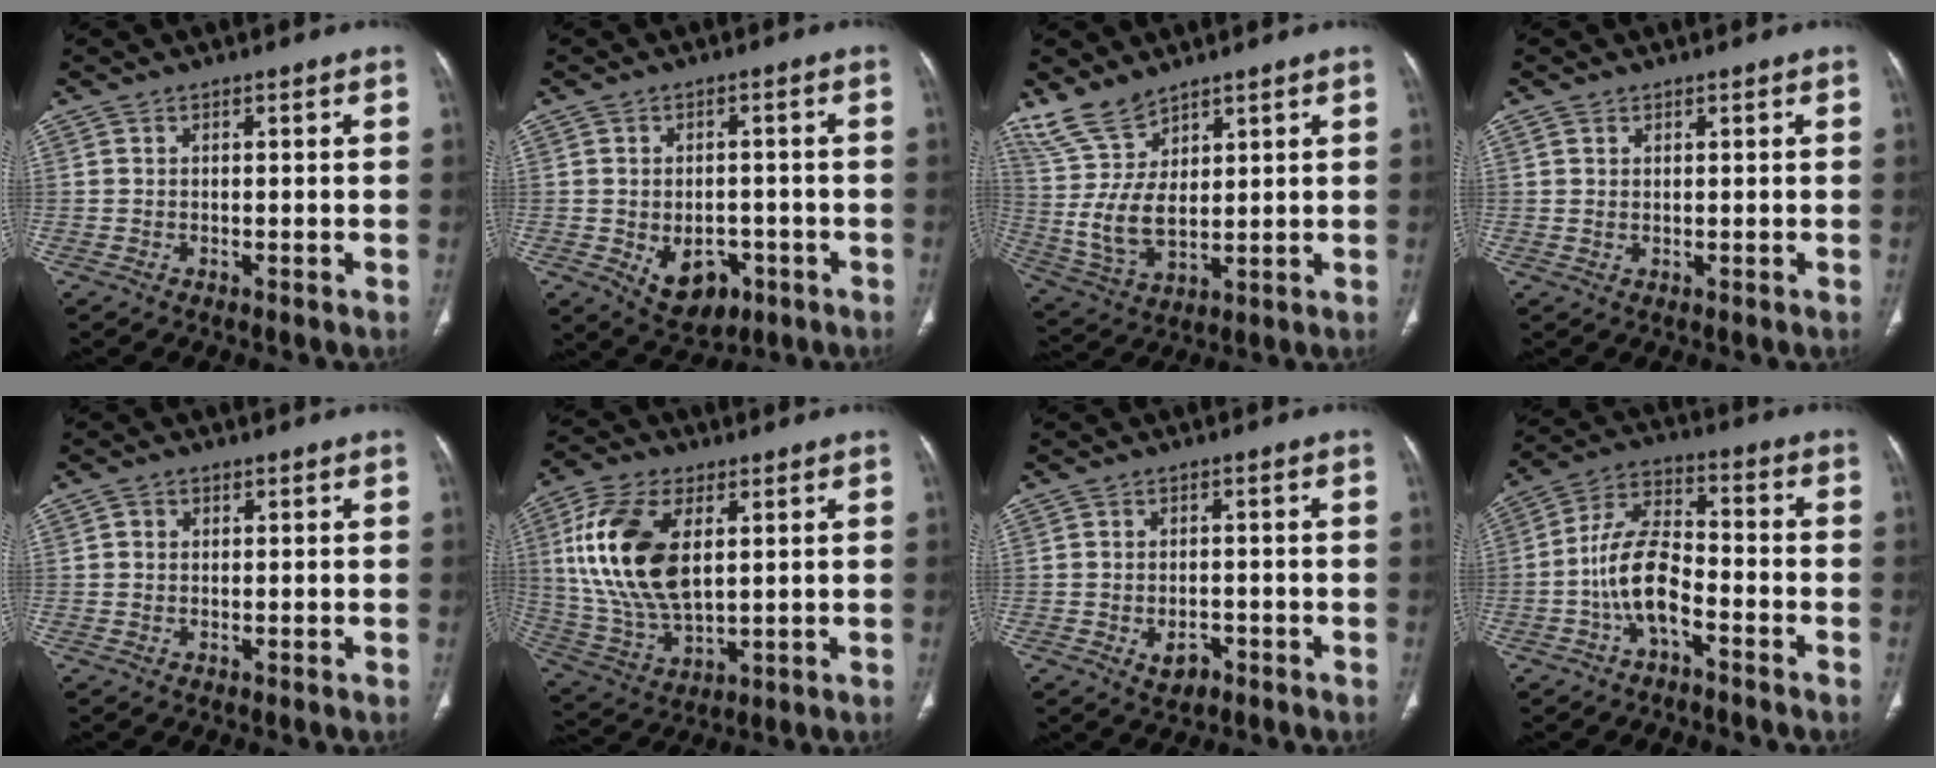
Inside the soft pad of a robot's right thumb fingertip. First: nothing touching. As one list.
[{"total": 8.2, "force": [-2.8, 5.8, 5.1], "torque": [-0.054, 0.012, -0.026]}, {"total": 10.1, "force": [7.1, 4.6, 5.6], "torque": [-0.106, -0.039, 0.164]}, {"total": 1.3, "force": [0.8, 0.8, 0.5], "torque": [-0.007, -0.005, 0.017]}, {"total": 1.2, "force": [0.4, 1.1, 0.3], "torque": [-0.001, 0.001, 0.005]}, {"total": 18.4, "force": [4.3, 9.9, 14.9], "torque": [-0.299, -0.013, 0.087]}, {"total": 3.4, "force": [-1.5, 2.3, 2.1], "torque": [-0.025, 0.007, -0.018]}, {"total": 10.5, "force": [-4.0, 5.4, 8.1], "torque": [-0.154, 0.046, -0.079]}]